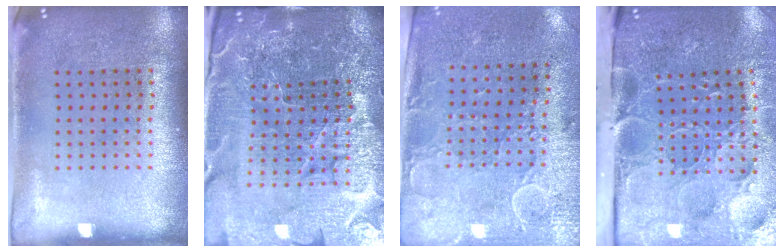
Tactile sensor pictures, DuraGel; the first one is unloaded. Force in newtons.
{"total": 6.1, "press": 5.5, "slide": 2.5}
{"total": 3.0, "press": 2.5, "slide": 1.6}
{"total": 5.2, "press": 4.1, "slide": 3.1}